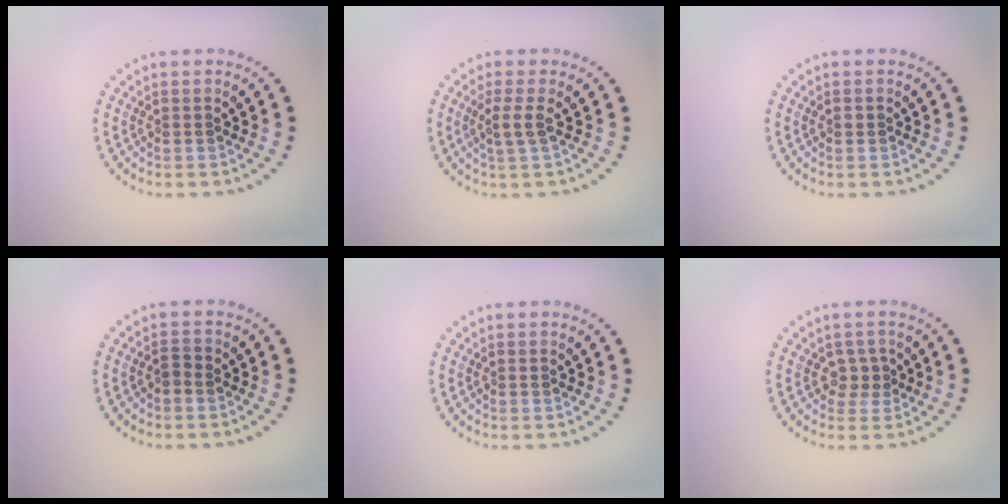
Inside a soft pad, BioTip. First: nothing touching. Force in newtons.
{"total": 1.8, "press": 1.3, "slide": 1.2}
{"total": 0.6, "press": 0.5, "slide": 0.2}
{"total": 0.8, "press": 0.7, "slide": 0.4}
{"total": 0.0}
{"total": 1.6, "press": 1.4, "slide": 0.9}